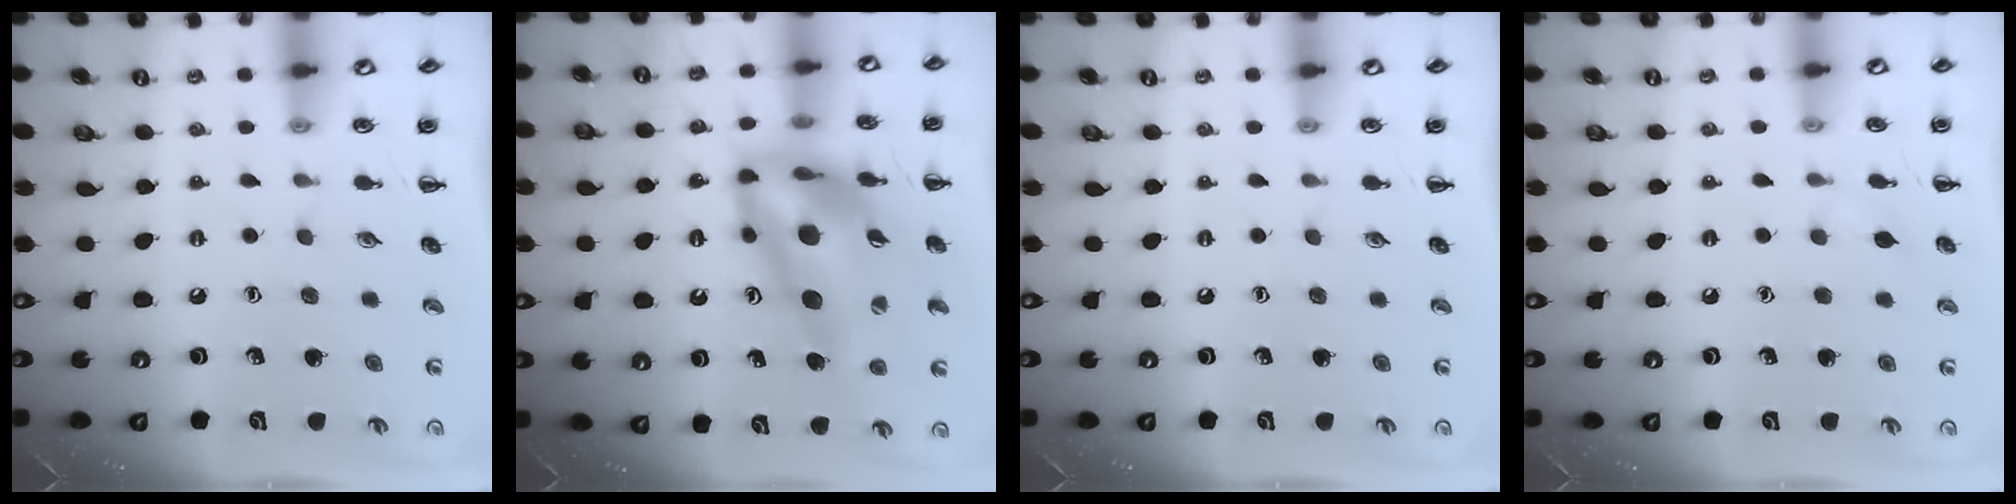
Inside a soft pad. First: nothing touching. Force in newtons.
{"total": 18.9, "press": 18.0, "slide": 5.8}
{"total": 0.0}
{"total": 2.9, "press": 2.7, "slide": 0.9}